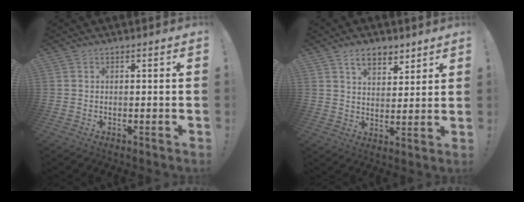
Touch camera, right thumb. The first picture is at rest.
{"total": 7.7, "force": [5.1, 4.2, 4.0], "torque": [-0.061, -0.022, 0.093]}